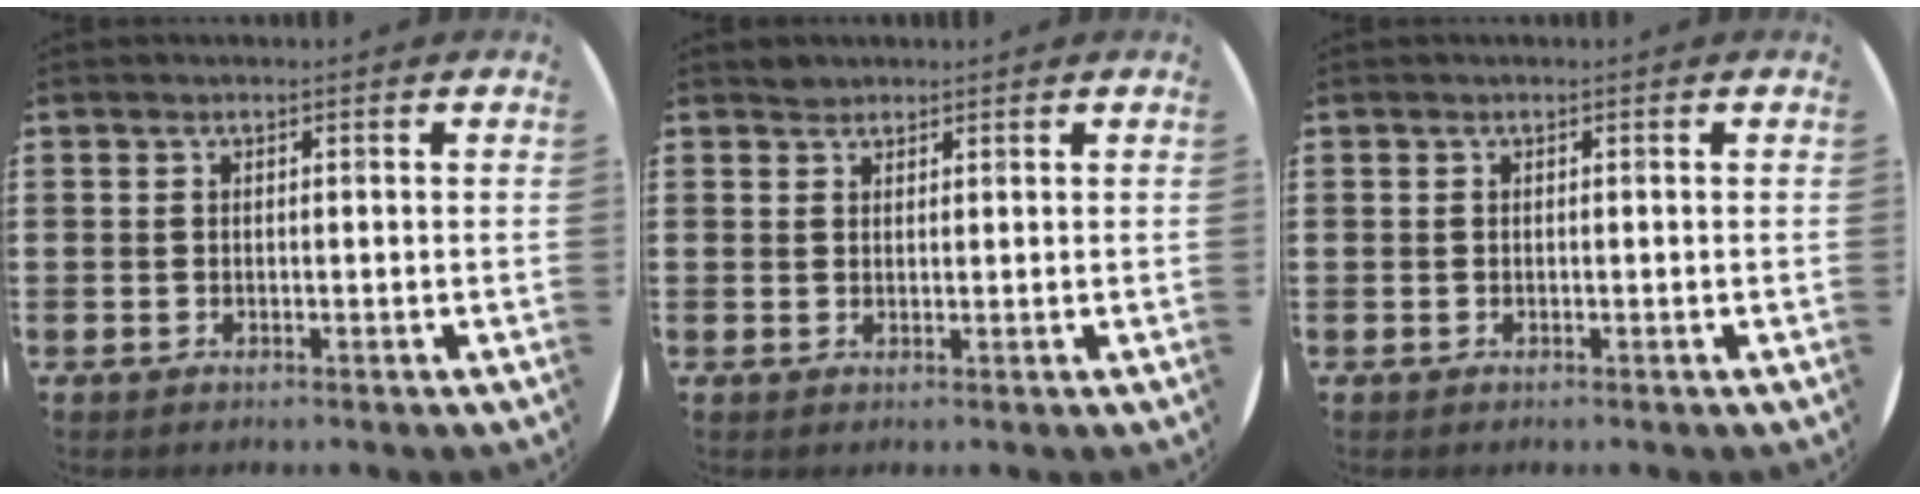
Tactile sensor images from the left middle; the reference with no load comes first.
{"total": 1.2, "force": [1.1, 0.4, -0.2], "torque": [0.001, 0.002, 0.022]}
{"total": 0.0}